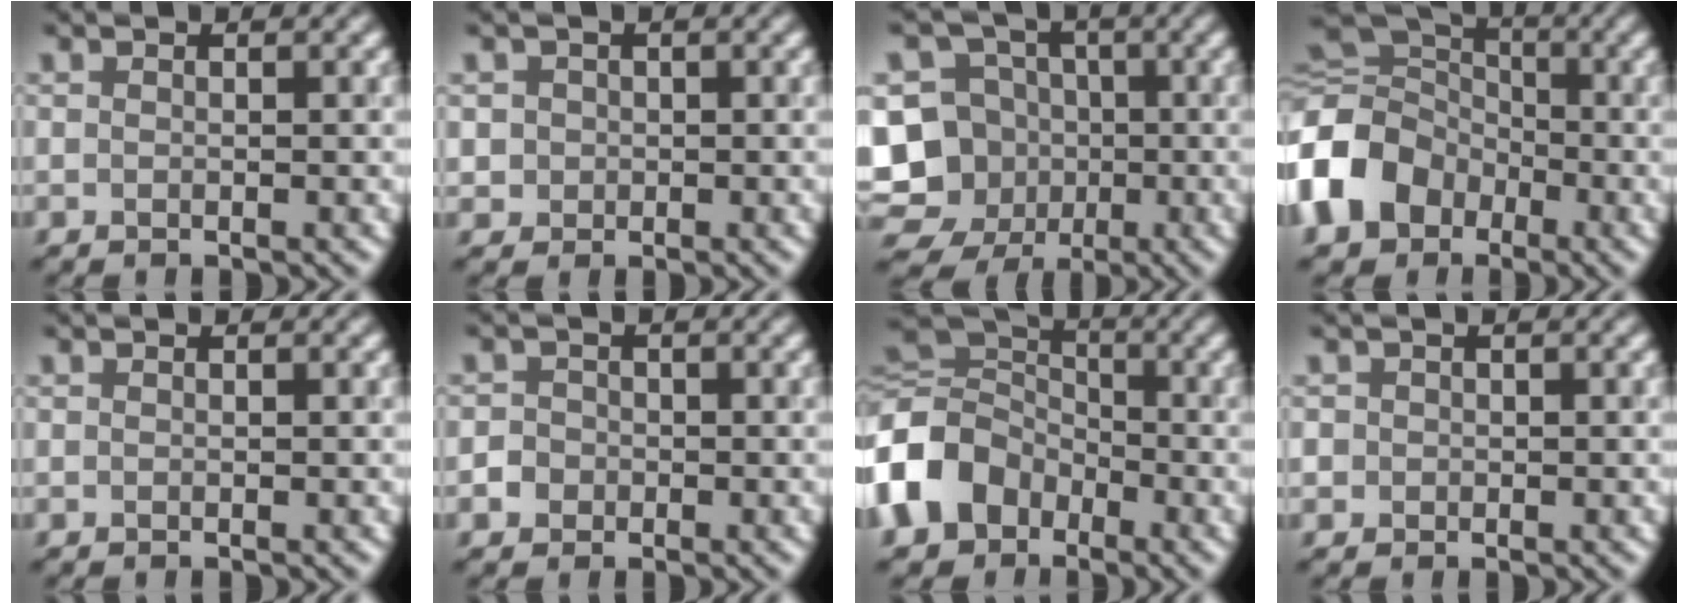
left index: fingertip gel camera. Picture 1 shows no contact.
{"total": 1.6, "force": [0.3, 1.5, 0.3], "torque": [0.004, 0.002, 0.014]}
{"total": 12.0, "force": [-3.1, 11.1, 3.5], "torque": [-0.083, 0.001, -0.066]}
{"total": 12.1, "force": [-3.4, 10.0, 5.9], "torque": [-0.151, -0.021, -0.087]}
{"total": 0.0}
{"total": 2.3, "force": [-0.7, 2.1, 0.7], "torque": [0.005, 0.008, -0.023]}
{"total": 9.1, "force": [-2.9, 7.3, 4.5], "torque": [-0.117, -0.005, -0.074]}
{"total": 1.1, "force": [0.1, 1.1, 0.2], "torque": [0.008, -0.003, -0.001]}